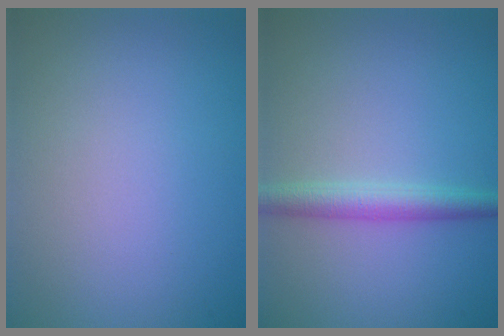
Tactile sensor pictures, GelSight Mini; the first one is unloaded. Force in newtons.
{"total": 2.7, "press": 2.7, "slide": 0.1}